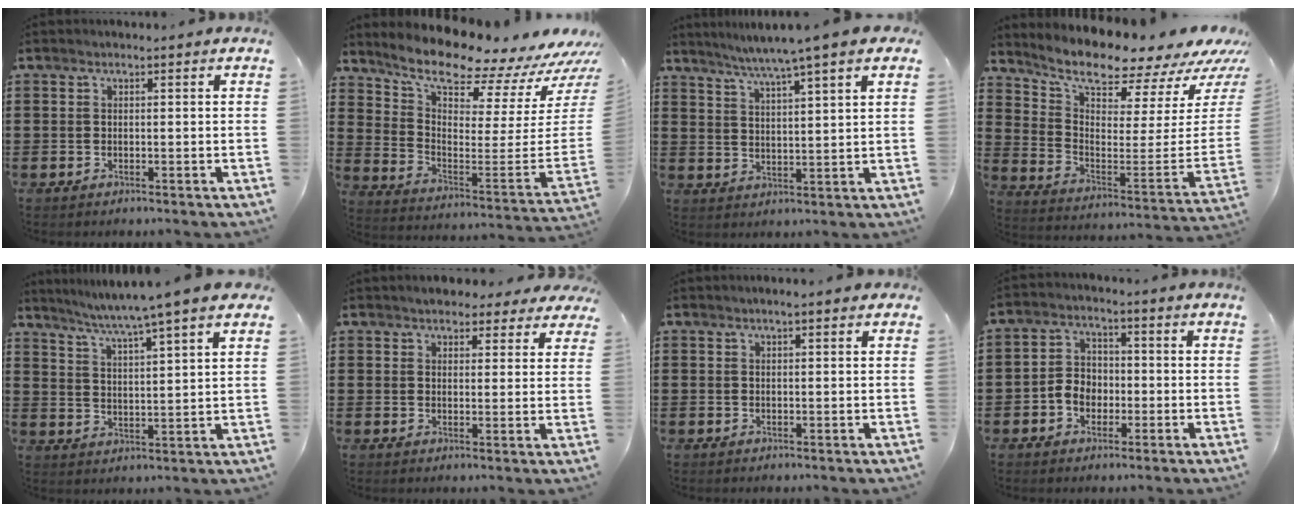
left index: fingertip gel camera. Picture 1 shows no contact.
{"total": 8.6, "force": [7.7, 0.5, 3.9], "torque": [-0.093, -0.091, 0.123]}
{"total": 5.7, "force": [4.6, -0.9, 3.2], "torque": [-0.076, -0.024, 0.076]}
{"total": 8.0, "force": [7.1, 1.1, 3.4], "torque": [-0.074, -0.086, 0.112]}
{"total": 5.8, "force": [4.8, -1.3, 3.0], "torque": [-0.076, -0.034, 0.076]}
{"total": 3.5, "force": [3.3, 1.1, 0.6], "torque": [-0.015, -0.005, 0.060]}
{"total": 1.0, "force": [0.7, 0.1, 0.7], "torque": [-0.017, 0.001, 0.012]}
{"total": 4.4, "force": [-1.7, 3.5, 2.0], "torque": [-0.053, 0.008, -0.037]}